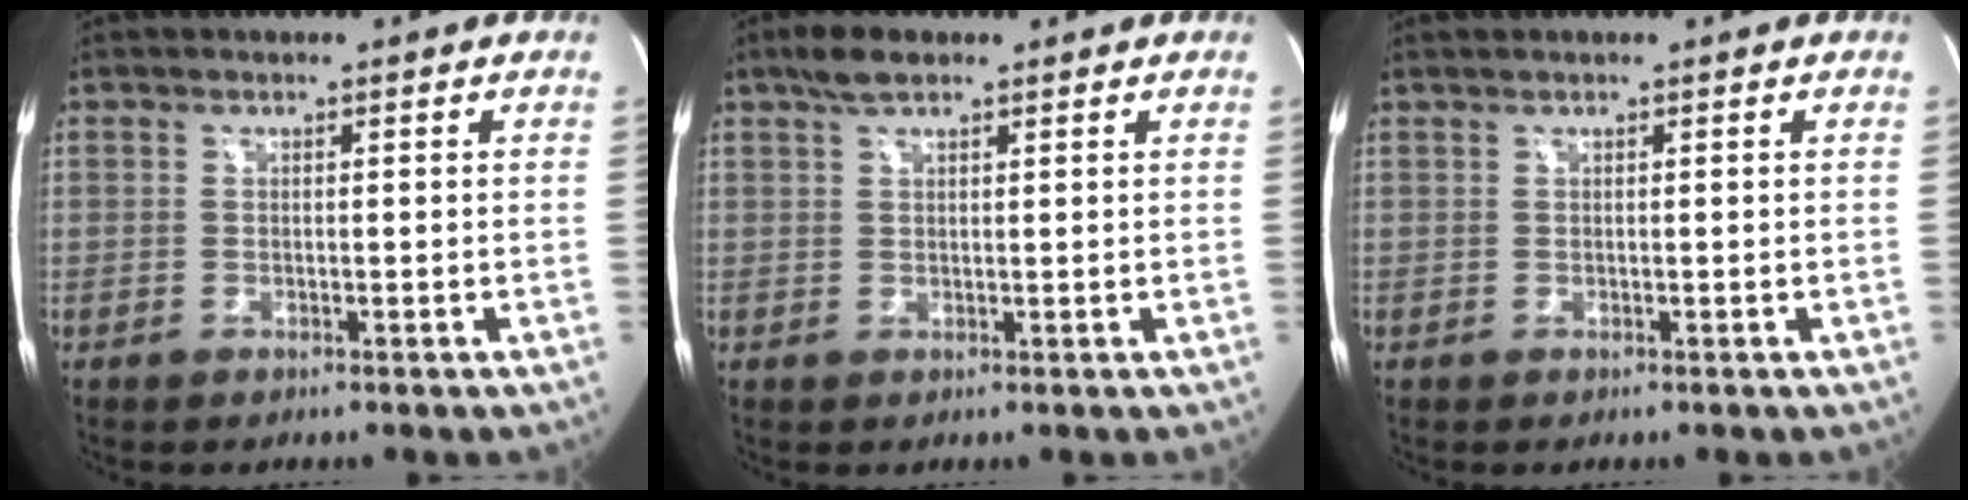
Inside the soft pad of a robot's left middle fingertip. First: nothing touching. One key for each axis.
{"total": 3.3, "fx": 2.4, "fy": 1.1, "fz": 2.0, "tx": -0.048, "ty": 0.012, "tz": 0.047}
{"total": 0.8, "fx": 0.7, "fy": -0.1, "fz": 0.5, "tx": -0.015, "ty": 0.014, "tz": 0.017}